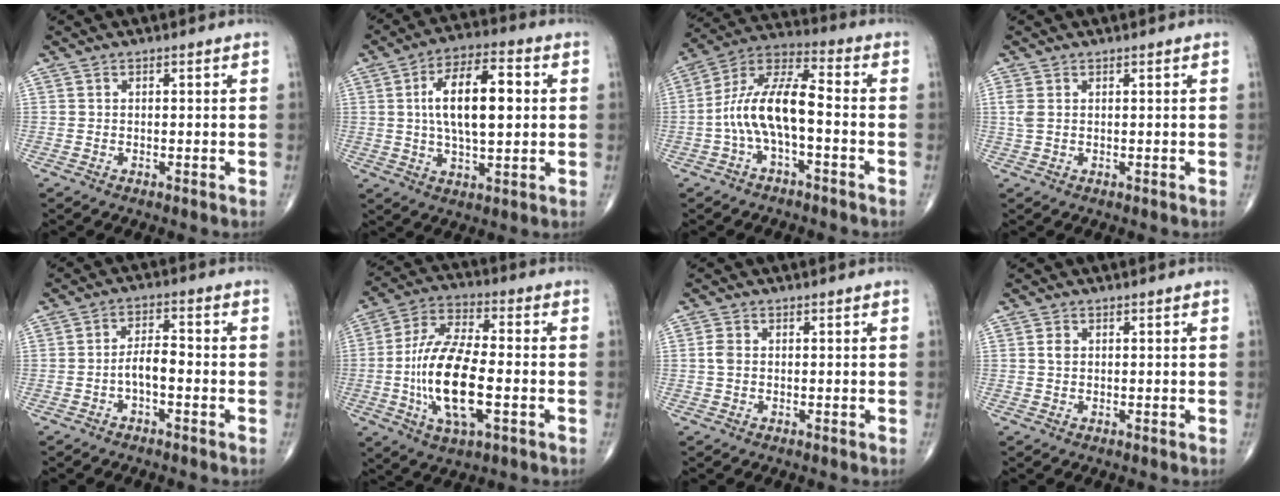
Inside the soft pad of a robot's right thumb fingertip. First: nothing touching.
{"total": 14.5, "force": [1.9, 6.2, 12.9], "torque": [-0.211, 0.010, 0.029]}
{"total": 12.6, "force": [-2.5, 4.9, 11.3], "torque": [-0.222, 0.050, -0.054]}
{"total": 2.0, "force": [0.5, 1.1, 1.5], "torque": [-0.051, 0.008, 0.015]}
{"total": 4.5, "force": [-1.5, 1.9, 3.8], "torque": [-0.061, 0.025, -0.032]}
{"total": 17.3, "force": [-3.2, 6.9, 15.5], "torque": [-0.303, 0.016, -0.061]}
{"total": 1.9, "force": [0.0, 1.4, 1.3], "torque": [-0.029, 0.002, -0.002]}
{"total": 1.4, "force": [0.3, 1.0, 0.9], "torque": [-0.015, 0.002, 0.005]}